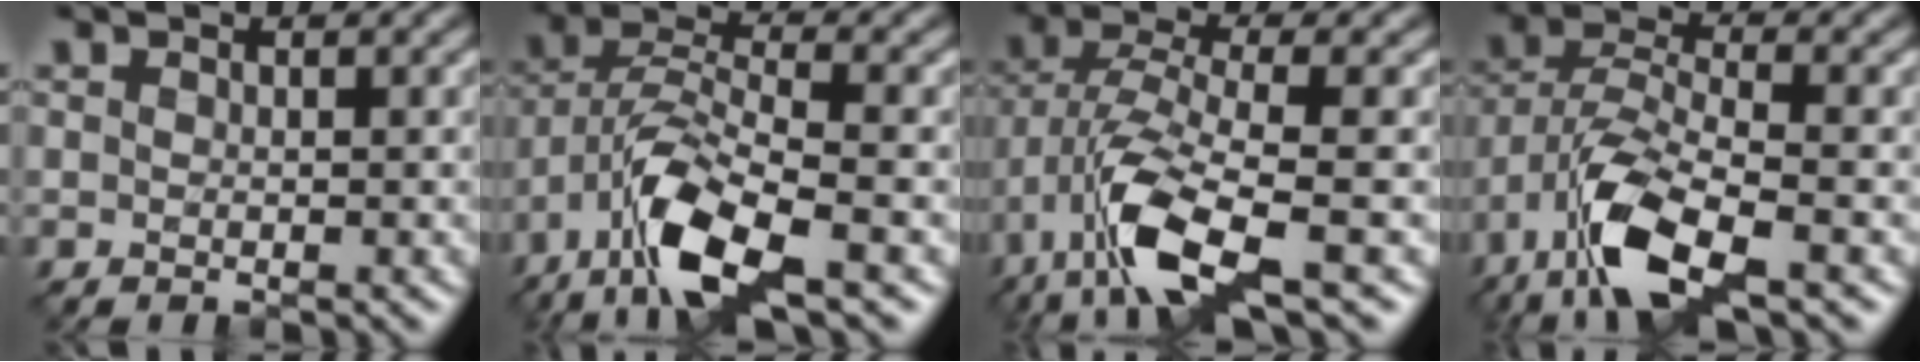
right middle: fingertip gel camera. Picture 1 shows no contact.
{"total": 8.3, "force": [-4.6, 2.5, 6.5], "torque": [-0.133, -0.001, -0.092]}
{"total": 7.7, "force": [-3.7, 2.2, 6.4], "torque": [-0.137, -0.005, -0.077]}
{"total": 8.3, "force": [-4.6, 2.6, 6.3], "torque": [-0.133, -0.004, -0.094]}